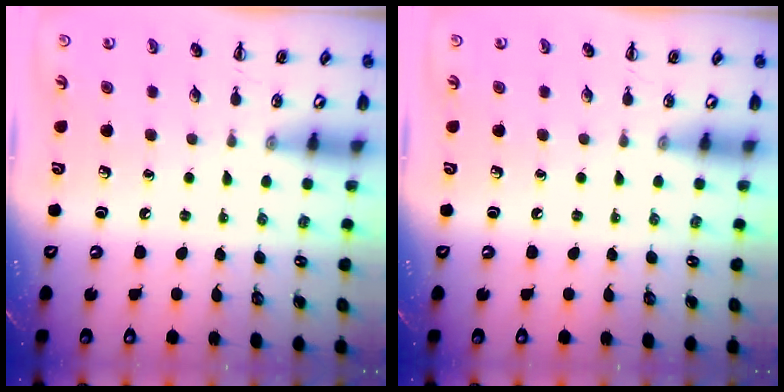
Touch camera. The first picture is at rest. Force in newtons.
{"total": 0.0}